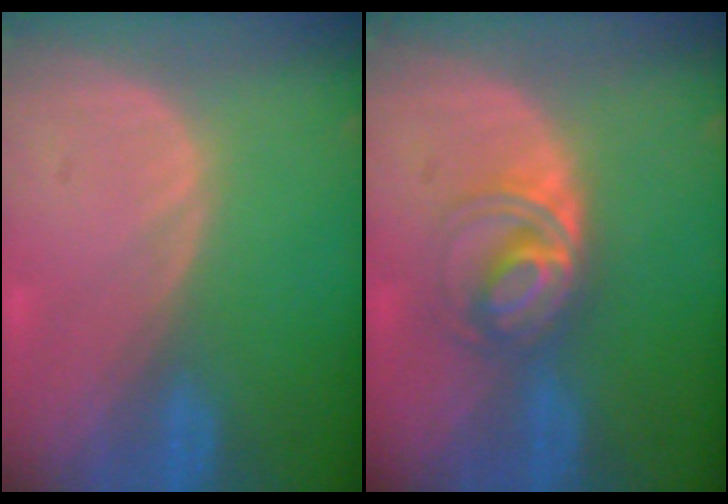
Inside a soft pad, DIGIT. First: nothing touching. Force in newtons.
{"total": 5.6, "press": 5.3, "slide": 1.7}